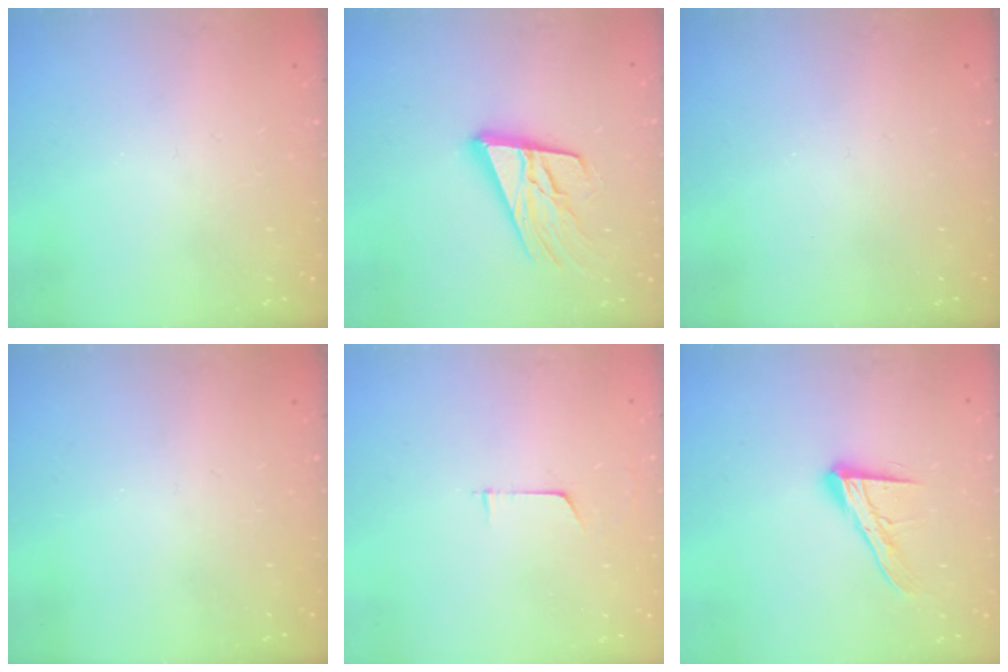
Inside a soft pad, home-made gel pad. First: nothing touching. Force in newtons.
{"total": 18.2, "press": 17.7, "slide": 4.2}
{"total": 0.0}
{"total": 0.0}
{"total": 3.2, "press": 3.2, "slide": 0.3}
{"total": 13.4, "press": 13.3, "slide": 1.1}